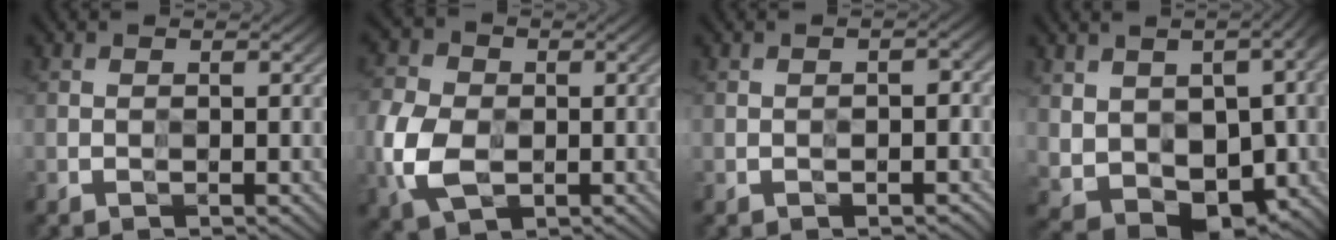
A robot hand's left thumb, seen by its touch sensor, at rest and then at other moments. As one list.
[{"total": 8.4, "force": [-2.0, 6.2, 5.4], "torque": [-0.147, -0.012, -0.048]}, {"total": 1.8, "force": [-0.5, 1.2, 1.3], "torque": [-0.014, -0.004, -0.005]}, {"total": 12.5, "force": [0.3, 8.6, 9.0], "torque": [-0.168, -0.047, 0.037]}]